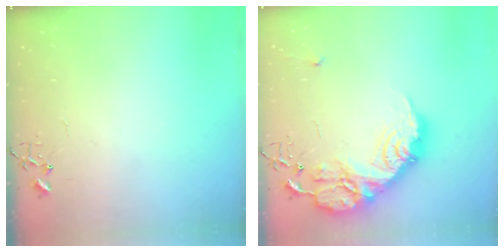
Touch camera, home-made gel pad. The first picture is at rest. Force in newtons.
{"total": 23.6, "press": 23.5, "slide": 1.7}